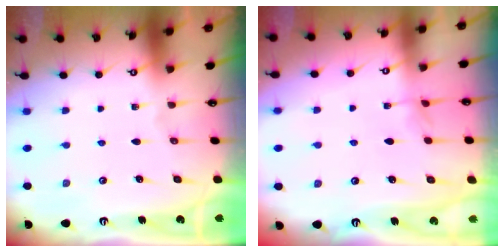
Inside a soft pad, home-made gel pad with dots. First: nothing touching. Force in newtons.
{"total": 3.8, "press": 3.8, "slide": 0.3}